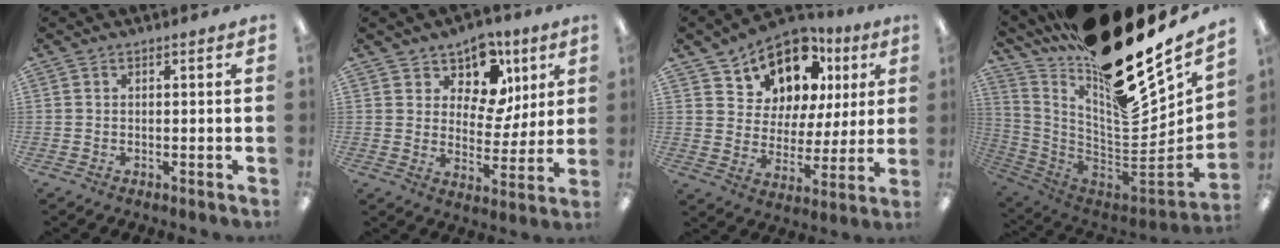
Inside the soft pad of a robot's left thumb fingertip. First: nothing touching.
{"total": 12.3, "force": [7.7, 7.8, 5.5], "torque": [-0.090, -0.047, 0.142]}
{"total": 12.8, "force": [9.3, 7.7, 4.2], "torque": [-0.089, -0.071, 0.174]}
{"total": 24.9, "force": [17.4, 8.0, 16.0], "torque": [-0.218, -0.157, 0.302]}